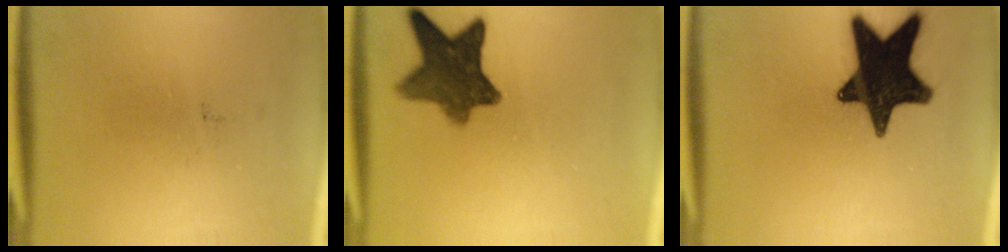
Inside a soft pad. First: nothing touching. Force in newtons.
{"total": 9.8}
{"total": 18.1}